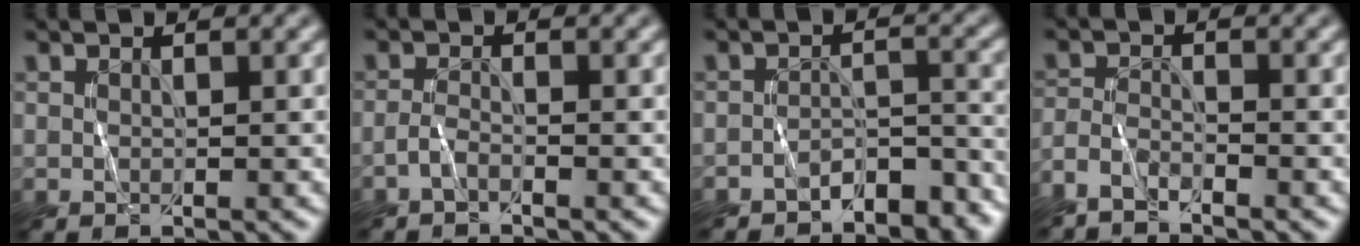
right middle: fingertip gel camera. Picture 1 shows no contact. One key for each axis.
{"total": 1.1, "fx": -1.1, "fy": 0.1, "fz": 0.2, "tx": -0.007, "ty": 0.003, "tz": -0.023}
{"total": 3.7, "fx": -3.3, "fy": 1.2, "fz": 0.9, "tx": -0.006, "ty": 0.006, "tz": -0.051}
{"total": 2.7, "fx": -2.7, "fy": 0.1, "fz": 0.5, "tx": -0.017, "ty": -0.007, "tz": -0.064}